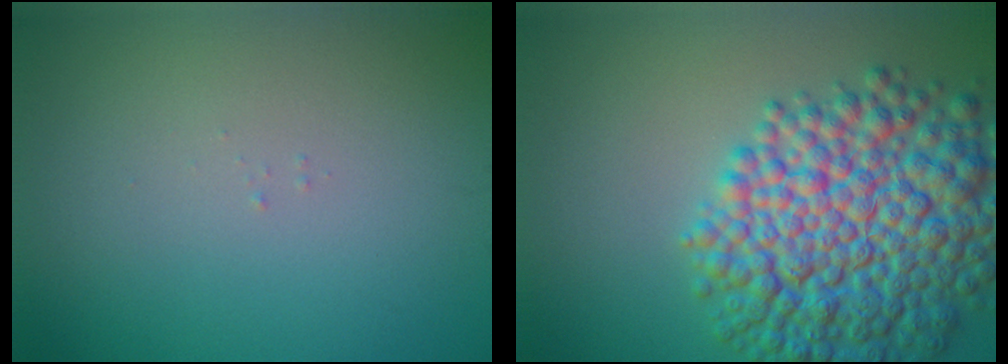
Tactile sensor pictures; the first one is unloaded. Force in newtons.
{"total": 11.5, "press": 11.5, "slide": 0.2}